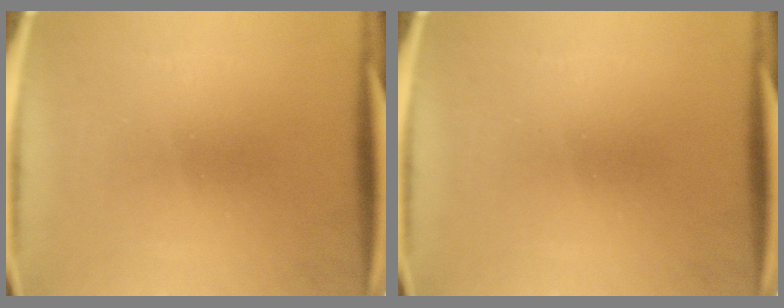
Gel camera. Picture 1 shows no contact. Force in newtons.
{"total": 0.0}